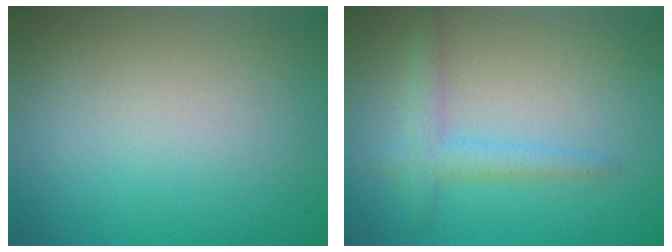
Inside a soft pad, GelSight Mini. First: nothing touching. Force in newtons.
{"total": 2.3, "press": 2.3, "slide": 0.2}